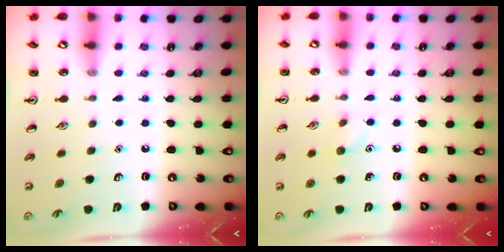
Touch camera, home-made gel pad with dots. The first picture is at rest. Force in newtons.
{"total": 5.1, "press": 4.8, "slide": 1.6}